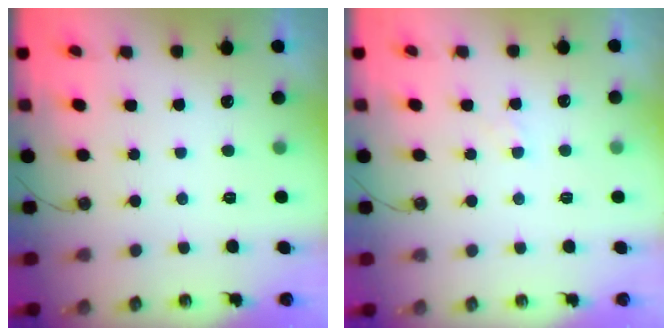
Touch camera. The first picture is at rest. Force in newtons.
{"total": 1.9, "press": 1.9, "slide": 0.4}